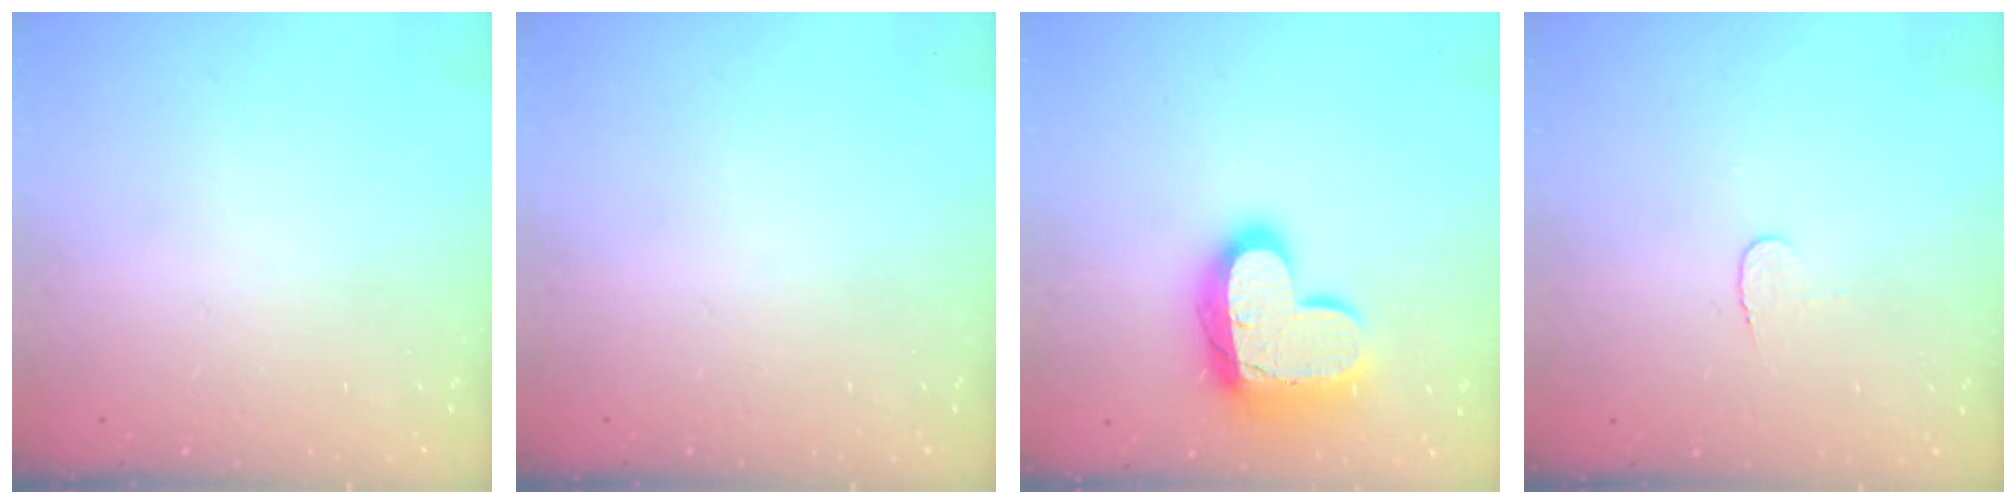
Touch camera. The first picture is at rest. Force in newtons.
{"total": 0.0}
{"total": 17.8, "press": 17.8, "slide": 1.3}
{"total": 3.7, "press": 3.7, "slide": 0.3}